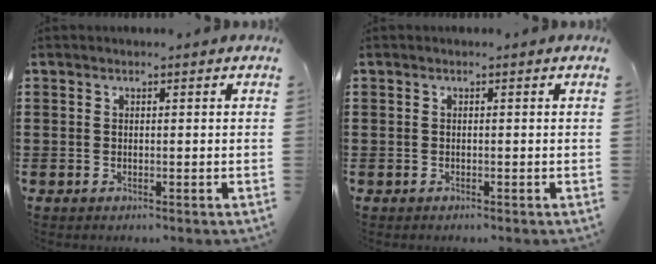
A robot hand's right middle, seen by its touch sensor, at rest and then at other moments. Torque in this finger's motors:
{"motor_torque": [0.20, -0.27, 0.00, -0.01]}